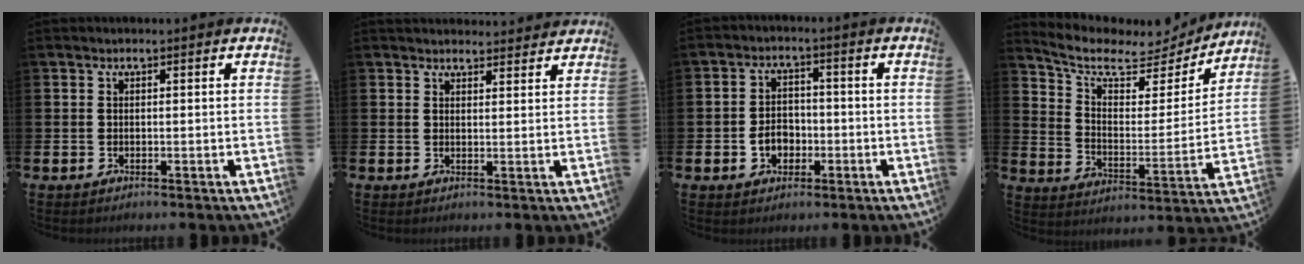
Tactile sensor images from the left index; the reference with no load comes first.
{"total": 2.8, "force": [2.8, 0.6, 0.0], "torque": [0.006, -0.017, 0.049]}
{"total": 3.9, "force": [-1.3, 3.1, 2.1], "torque": [-0.031, 0.000, -0.030]}
{"total": 7.9, "force": [6.8, 3.0, 2.8], "torque": [-0.091, -0.051, 0.111]}